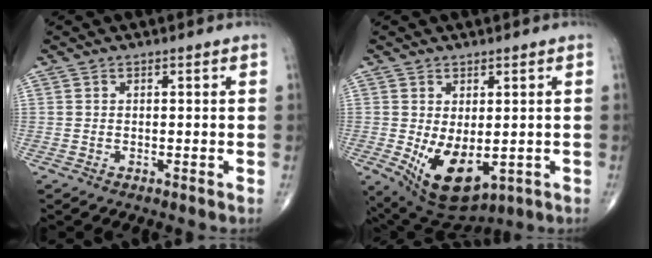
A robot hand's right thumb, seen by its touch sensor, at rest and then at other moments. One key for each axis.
{"total": 11.0, "fx": -1.9, "fy": 6.0, "fz": 9.0, "tx": -0.139, "ty": -0.012, "tz": -0.005}